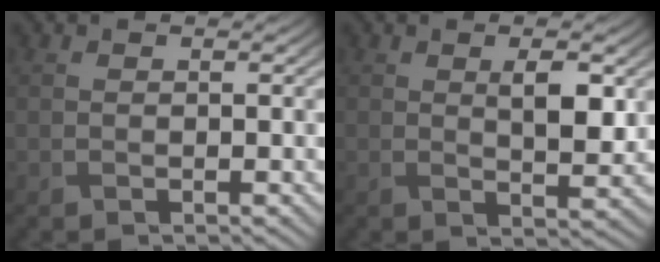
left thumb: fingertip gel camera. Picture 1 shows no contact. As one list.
[{"total": 3.5, "force": [1.2, 1.3, 3.1], "torque": [-0.063, -0.006, 0.024]}]